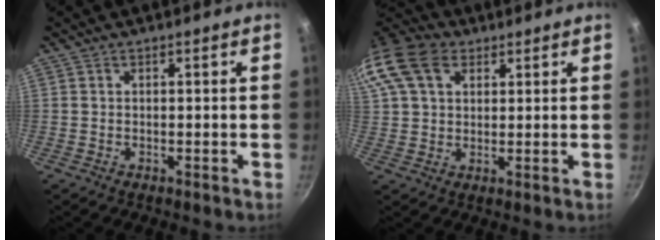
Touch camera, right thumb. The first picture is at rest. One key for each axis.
{"total": 16.2, "fx": 6.7, "fy": 11.4, "fz": 9.5, "tx": -0.204, "ty": 0.027, "tz": 0.117}